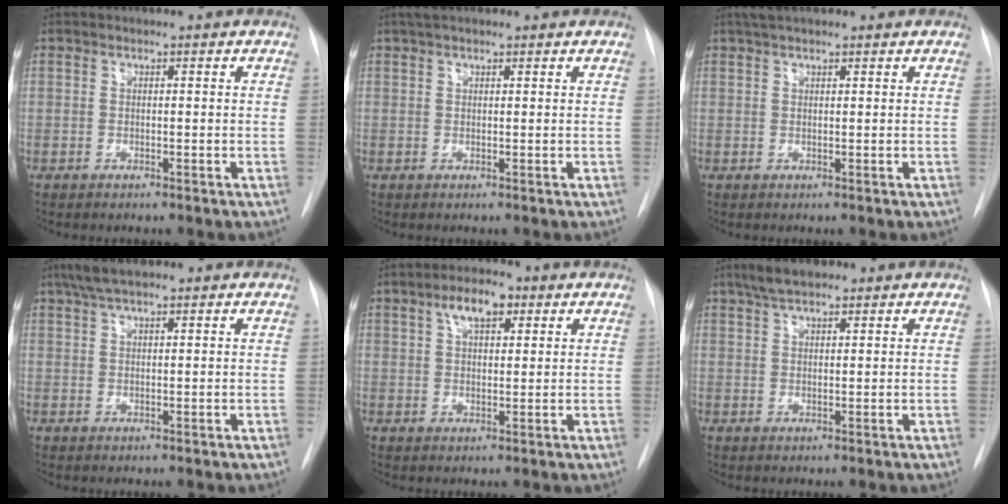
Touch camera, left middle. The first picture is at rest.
{"total": 3.2, "force": [2.5, 1.0, 1.9], "torque": [-0.033, 0.023, 0.041]}
{"total": 3.6, "force": [2.8, 0.9, 2.0], "torque": [-0.035, 0.022, 0.047]}
{"total": 4.8, "force": [3.5, 0.9, 3.1], "torque": [-0.063, 0.021, 0.064]}
{"total": 5.3, "force": [2.7, 2.2, 4.0], "torque": [-0.075, 0.013, 0.044]}
{"total": 4.6, "force": [3.4, 1.4, 2.7], "torque": [-0.057, 0.014, 0.059]}